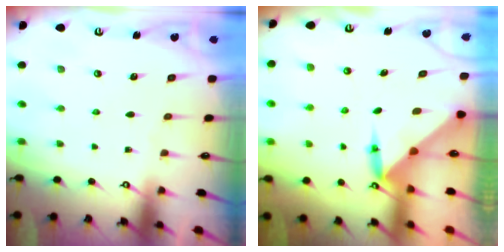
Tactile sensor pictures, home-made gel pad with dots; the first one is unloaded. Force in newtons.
{"total": 3.5, "press": 3.5, "slide": 0.2}